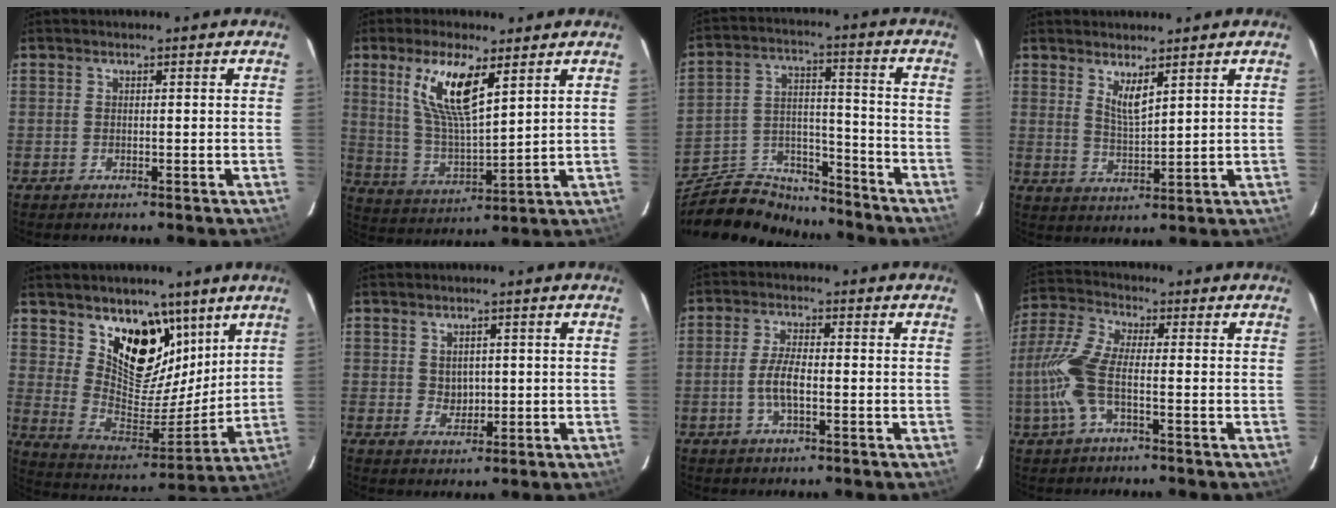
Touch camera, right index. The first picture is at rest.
{"total": 12.6, "force": [6.3, 3.6, 10.3], "torque": [-0.201, 0.002, 0.132]}
{"total": 17.5, "force": [-15.1, 6.8, 5.8], "torque": [-0.126, 0.036, -0.236]}
{"total": 4.2, "force": [2.9, 0.8, 2.9], "torque": [-0.053, -0.008, 0.052]}
{"total": 16.4, "force": [10.0, 10.0, 8.2], "torque": [-0.150, -0.016, 0.183]}
{"total": 2.8, "force": [0.6, 2.6, 1.1], "torque": [-0.014, 0.001, 0.017]}
{"total": 4.7, "force": [-1.2, 1.6, 4.3], "torque": [-0.088, 0.001, -0.023]}
{"total": 9.5, "force": [-2.2, 3.0, 8.7], "torque": [-0.209, 0.006, -0.048]}